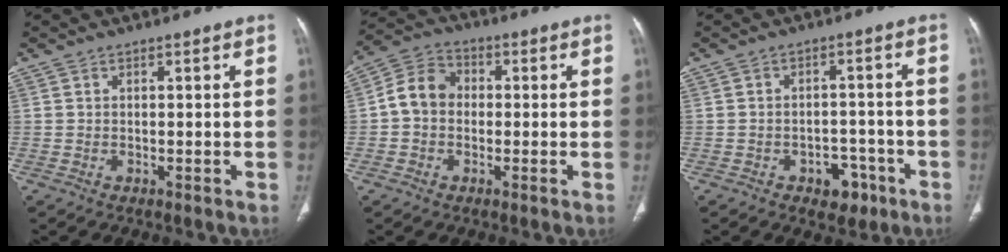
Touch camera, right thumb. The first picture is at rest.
{"total": 7.5, "force": [-0.4, 6.2, 4.3], "torque": [-0.065, 0.025, -0.022]}
{"total": 5.9, "force": [-3.2, 4.1, 2.9], "torque": [-0.012, 0.029, -0.038]}